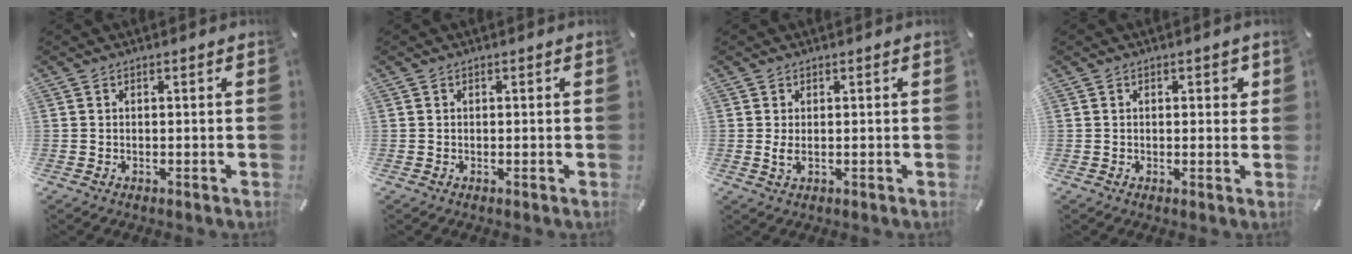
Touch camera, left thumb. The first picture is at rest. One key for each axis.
{"total": 0.0}
{"total": 2.5, "fx": 0.2, "fy": 1.1, "fz": 2.2, "tx": -0.042, "ty": -0.005, "tz": 0.000}
{"total": 1.8, "fx": 0.5, "fy": 1.1, "fz": 1.4, "tx": -0.014, "ty": 0.000, "tz": 0.003}